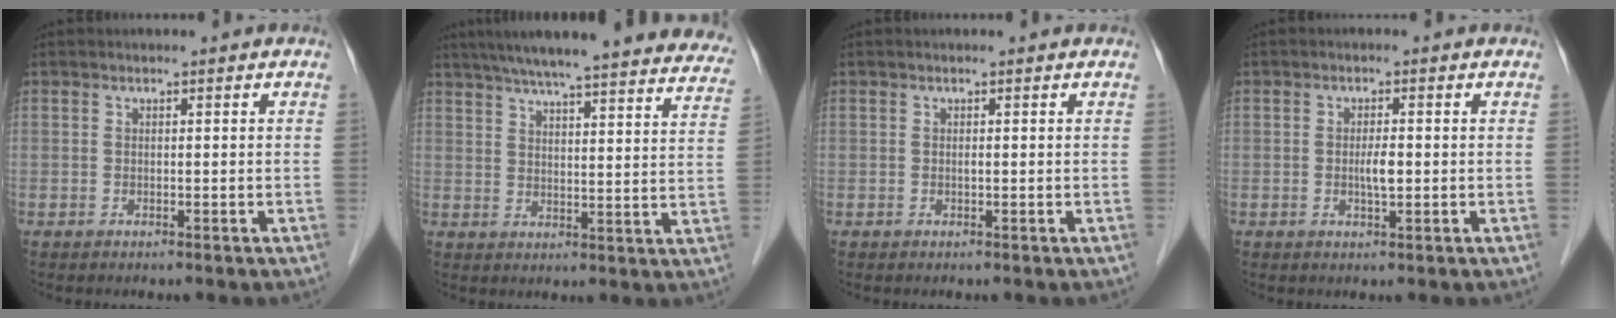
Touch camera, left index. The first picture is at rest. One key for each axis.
{"total": 31.3, "fx": 27.8, "fy": 3.4, "fz": 14.1, "tx": -0.202, "ty": -0.036, "tz": 0.334}
{"total": 0.0}
{"total": 2.3, "fx": -0.2, "fy": 0.5, "fz": 2.2, "tx": -0.042, "ty": 0.001, "tz": -0.003}